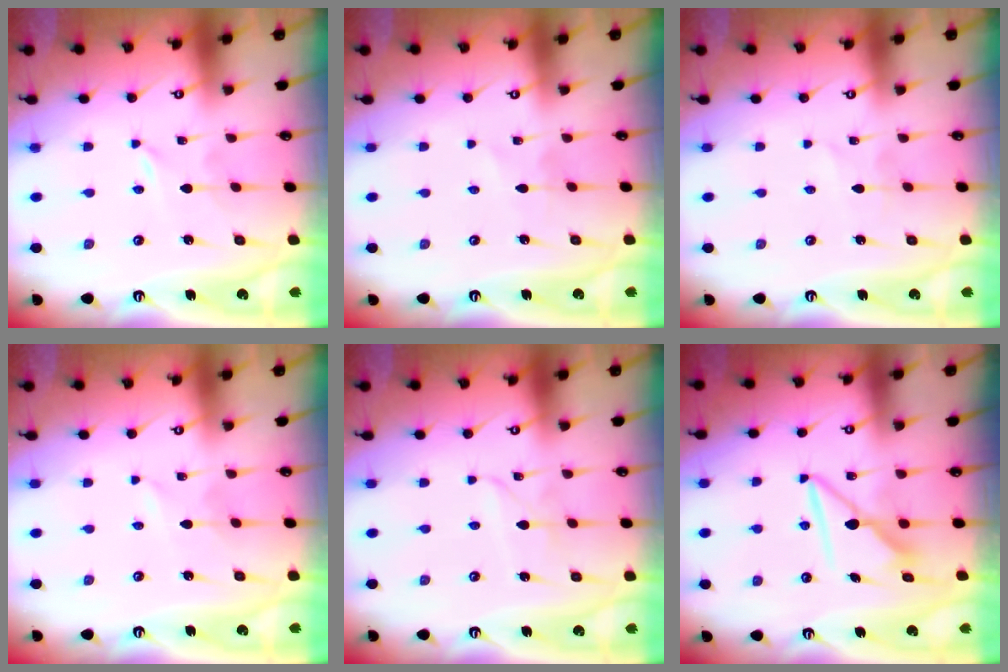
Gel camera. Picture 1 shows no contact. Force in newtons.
{"total": 2.4, "press": 2.4, "slide": 0.2}
{"total": 1.6, "press": 1.6, "slide": 0.1}
{"total": 1.0, "press": 1.0, "slide": 0.1}
{"total": 2.4, "press": 2.4, "slide": 0.3}
{"total": 8.2, "press": 8.2, "slide": 0.6}